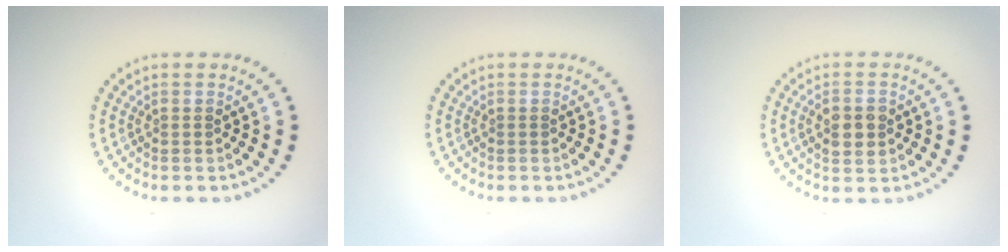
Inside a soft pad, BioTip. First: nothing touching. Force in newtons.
{"total": 0.0}
{"total": 2.9, "press": 2.9, "slide": 0.2}